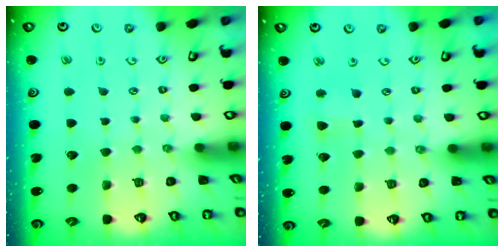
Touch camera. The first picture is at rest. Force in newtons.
{"total": 2.2, "press": 2.2, "slide": 0.2}